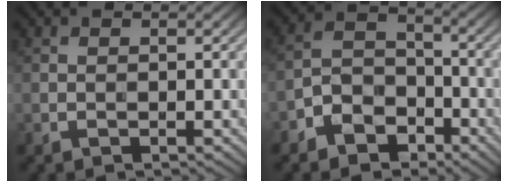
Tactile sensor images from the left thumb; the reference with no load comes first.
{"total": 6.2, "force": [-3.9, 4.1, 2.5], "torque": [-0.050, 0.004, -0.086]}